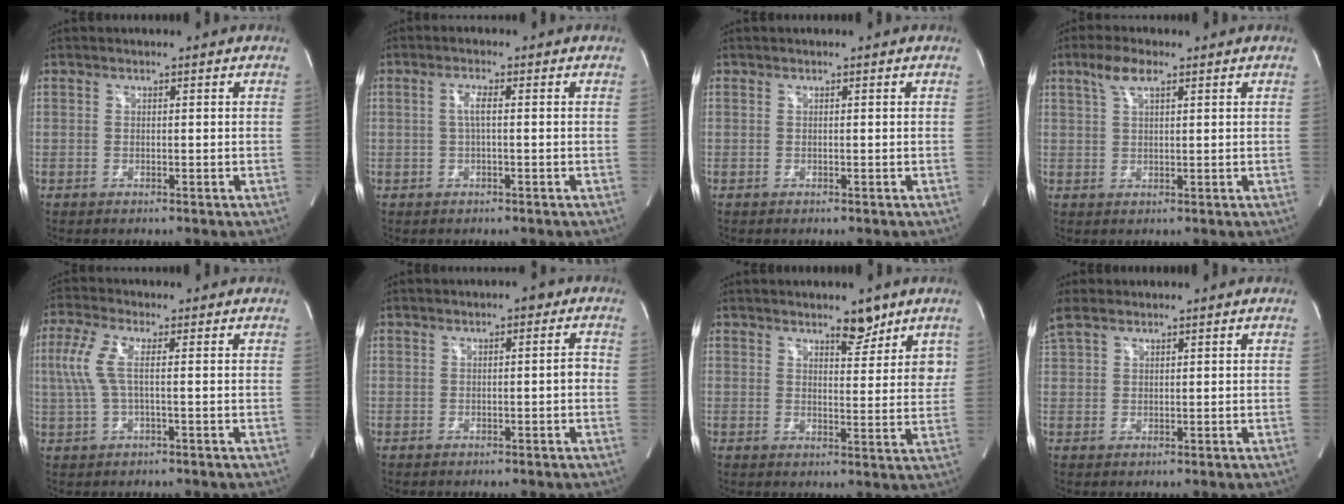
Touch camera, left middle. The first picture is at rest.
{"total": 2.1, "force": [0.0, 0.1, 2.1], "torque": [-0.040, 0.004, 0.003]}
{"total": 0.0}
{"total": 4.0, "force": [2.4, 1.1, 3.0], "torque": [-0.069, 0.013, 0.050]}
{"total": 5.4, "force": [0.5, 1.3, 5.2], "torque": [-0.141, 0.015, 0.013]}
{"total": 1.9, "force": [0.0, 0.6, 1.8], "torque": [-0.019, 0.005, -0.004]}
{"total": 5.2, "force": [3.9, 1.5, 3.0], "torque": [-0.030, -0.011, 0.055]}
{"total": 3.5, "force": [3.1, 1.1, 1.3], "torque": [-0.044, 0.018, 0.073]}